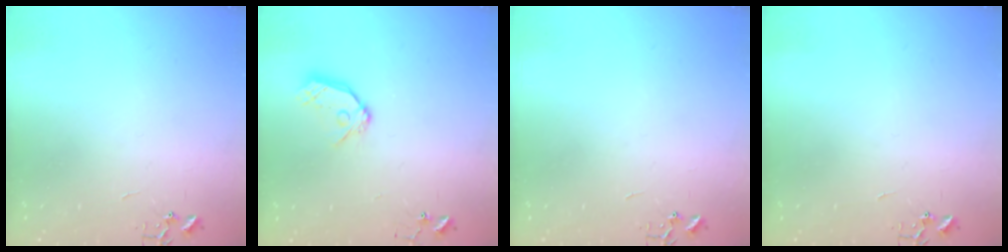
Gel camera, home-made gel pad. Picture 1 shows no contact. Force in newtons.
{"total": 11.0, "press": 10.9, "slide": 1.1}
{"total": 0.0}
{"total": 0.0}